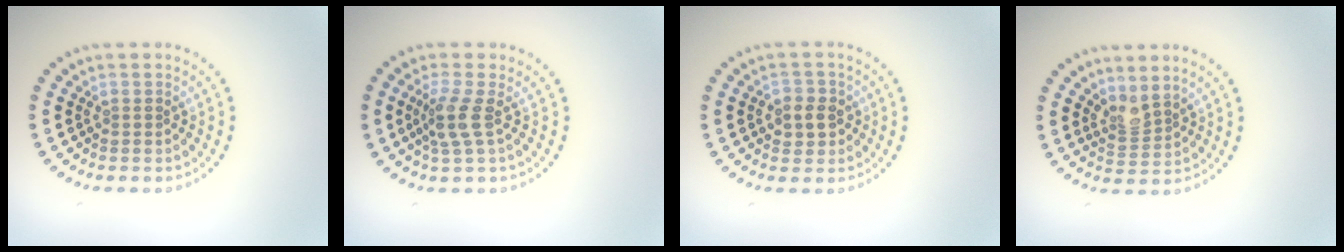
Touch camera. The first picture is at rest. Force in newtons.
{"total": 2.4, "press": 1.9, "slide": 1.5}
{"total": 2.5, "press": 2.4, "slide": 0.7}
{"total": 2.1, "press": 1.5, "slide": 1.5}